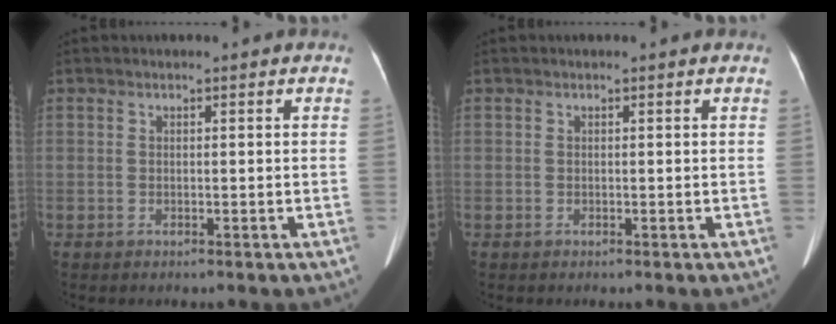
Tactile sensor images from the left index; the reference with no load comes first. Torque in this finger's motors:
{"motor_torque": [0.02, 0.03, 0.00, 0.00]}